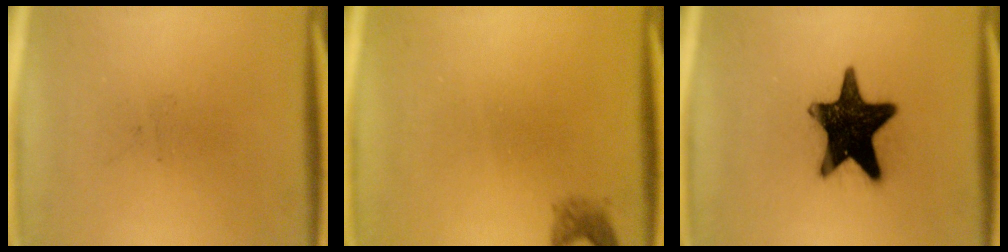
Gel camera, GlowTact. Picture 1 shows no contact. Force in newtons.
{"total": 1.5}
{"total": 17.9}